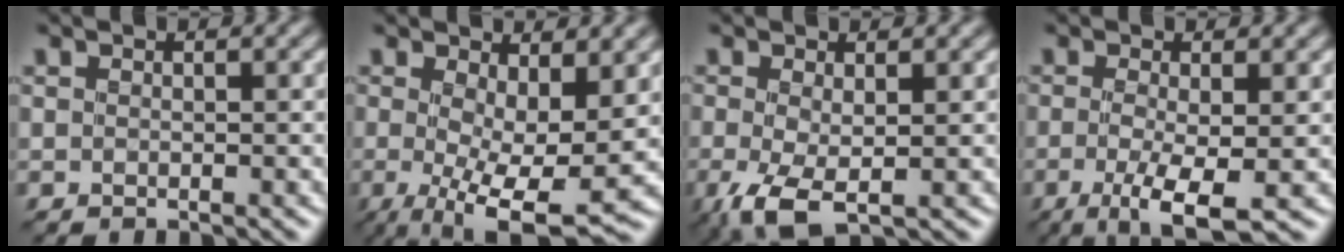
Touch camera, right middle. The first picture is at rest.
{"total": 9.2, "force": [-0.5, 3.0, 8.6], "torque": [-0.141, -0.017, -0.004]}
{"total": 3.9, "force": [-1.0, 1.5, 3.4], "torque": [-0.084, -0.012, -0.021]}
{"total": 4.7, "force": [-1.4, 0.9, 4.4], "torque": [-0.087, -0.016, -0.025]}